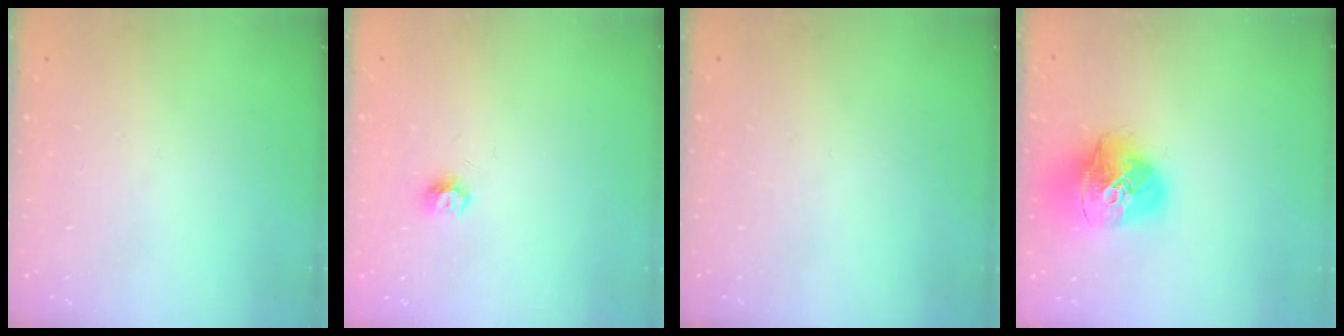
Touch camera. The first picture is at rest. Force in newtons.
{"total": 4.7, "press": 4.7, "slide": 0.5}
{"total": 0.0}
{"total": 19.2, "press": 19.1, "slide": 2.2}